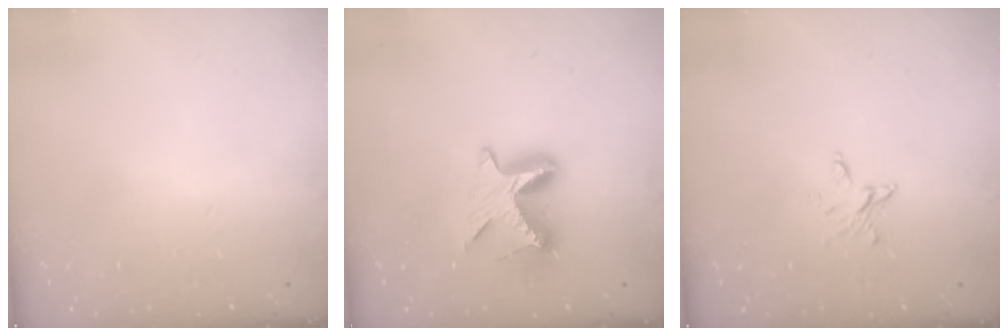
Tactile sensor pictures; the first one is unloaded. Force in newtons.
{"total": 9.2, "press": 9.2, "slide": 0.3}
{"total": 5.2, "press": 5.1, "slide": 0.3}